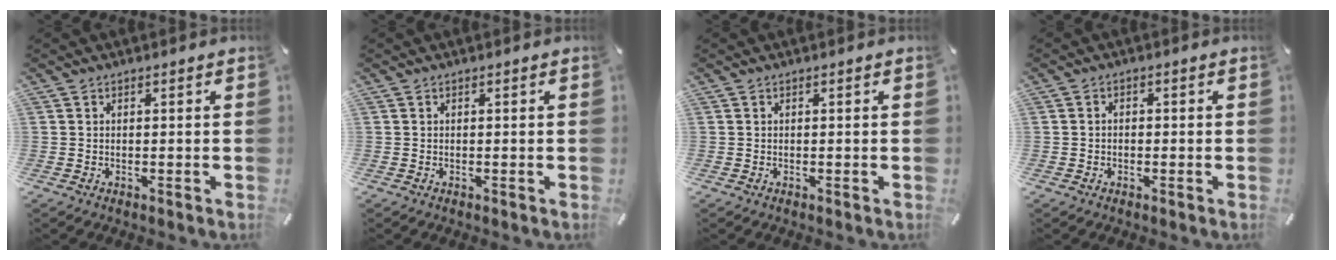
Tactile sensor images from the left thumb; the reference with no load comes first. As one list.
[{"total": 0.0}, {"total": 0.0}, {"total": 1.4, "force": [-0.7, 1.2, 0.6], "torque": [-0.012, 0.005, -0.016]}]